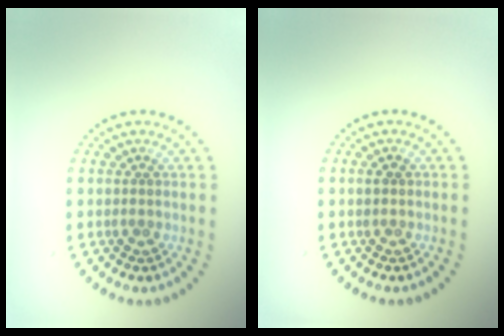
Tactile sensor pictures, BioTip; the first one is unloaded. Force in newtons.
{"total": 0.9, "press": 0.9, "slide": 0.2}